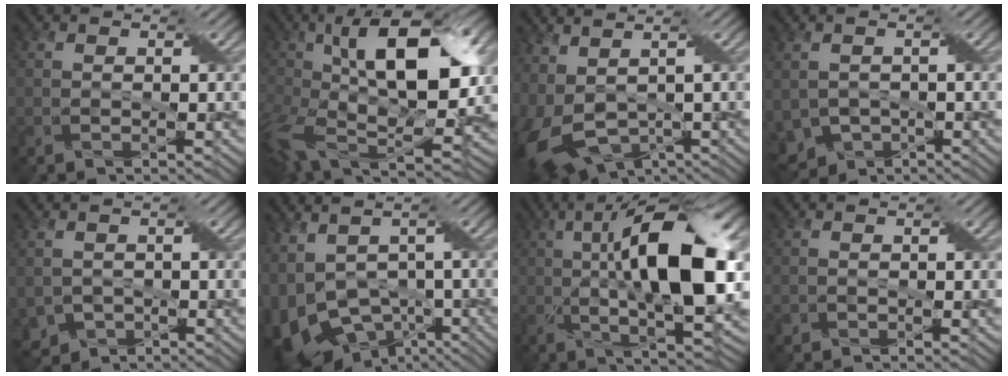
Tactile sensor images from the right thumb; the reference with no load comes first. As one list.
[{"total": 16.5, "force": [1.1, 8.2, 14.3], "torque": [-0.291, -0.020, 0.010]}, {"total": 11.3, "force": [-0.3, 6.8, 9.0], "torque": [-0.221, -0.040, 0.013]}, {"total": 6.3, "force": [-3.0, 4.1, 3.7], "torque": [-0.089, -0.023, -0.055]}, {"total": 4.8, "force": [-2.2, 3.5, 2.4], "torque": [-0.056, -0.019, -0.042]}, {"total": 13.4, "force": [-3.7, 8.7, 9.5], "torque": [-0.215, -0.026, -0.025]}, {"total": 15.5, "force": [1.6, 5.2, 14.5], "torque": [-0.238, 0.016, 0.015]}, {"total": 0.9, "force": [-0.5, 0.7, -0.1], "torque": [0.001, -0.003, -0.011]}]